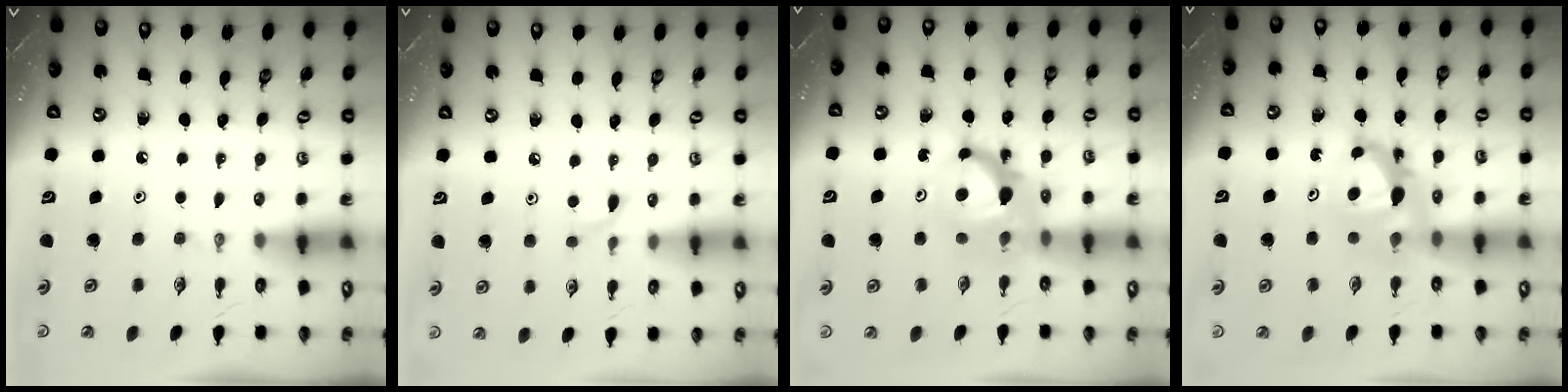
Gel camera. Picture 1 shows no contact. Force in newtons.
{"total": 4.7, "press": 4.6, "slide": 0.6}
{"total": 10.3, "press": 10.3, "slide": 1.2}
{"total": 7.9, "press": 7.9, "slide": 0.5}